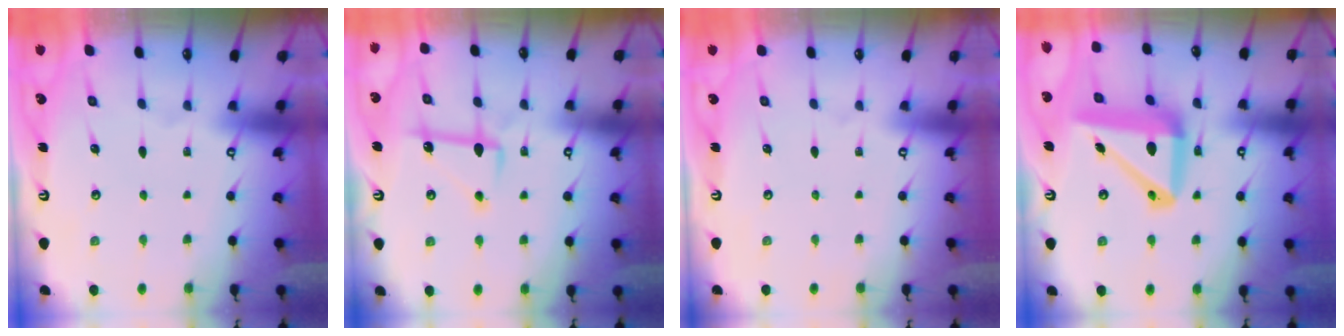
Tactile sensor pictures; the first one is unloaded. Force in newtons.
{"total": 8.7, "press": 8.7, "slide": 0.4}
{"total": 0.0}
{"total": 15.5, "press": 15.4, "slide": 1.8}